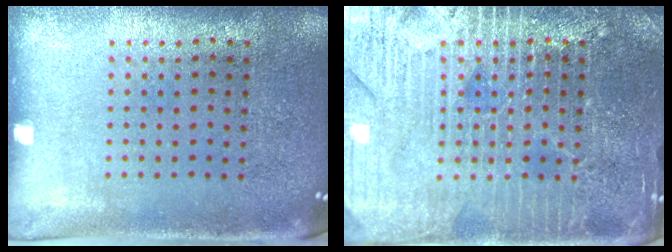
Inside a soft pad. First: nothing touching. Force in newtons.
{"total": 4.4, "press": 4.3, "slide": 0.5}